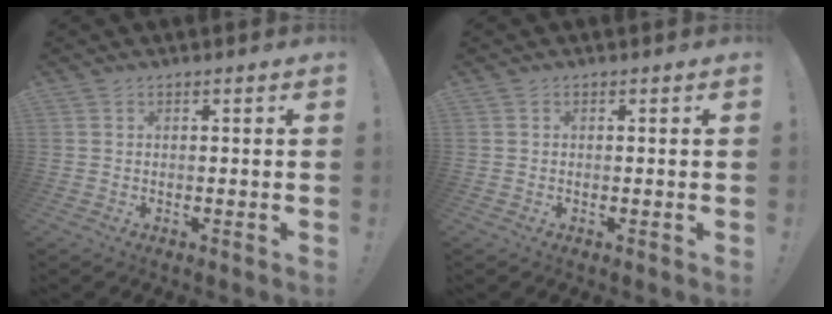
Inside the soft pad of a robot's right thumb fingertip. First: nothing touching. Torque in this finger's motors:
{"motor_torque": [-0.21, 0.29, -0.20, 0.11, 0.05]}